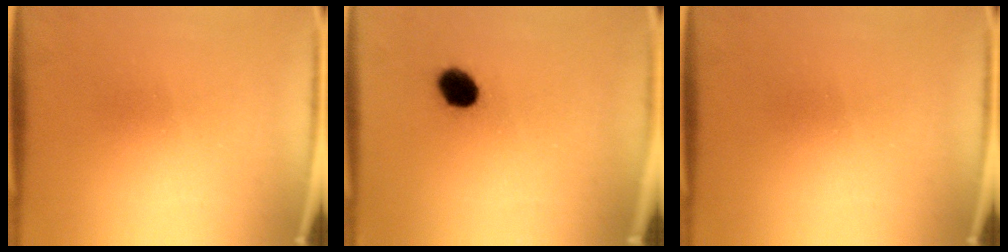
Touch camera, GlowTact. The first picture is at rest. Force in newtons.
{"total": 6.4}
{"total": 0.0}